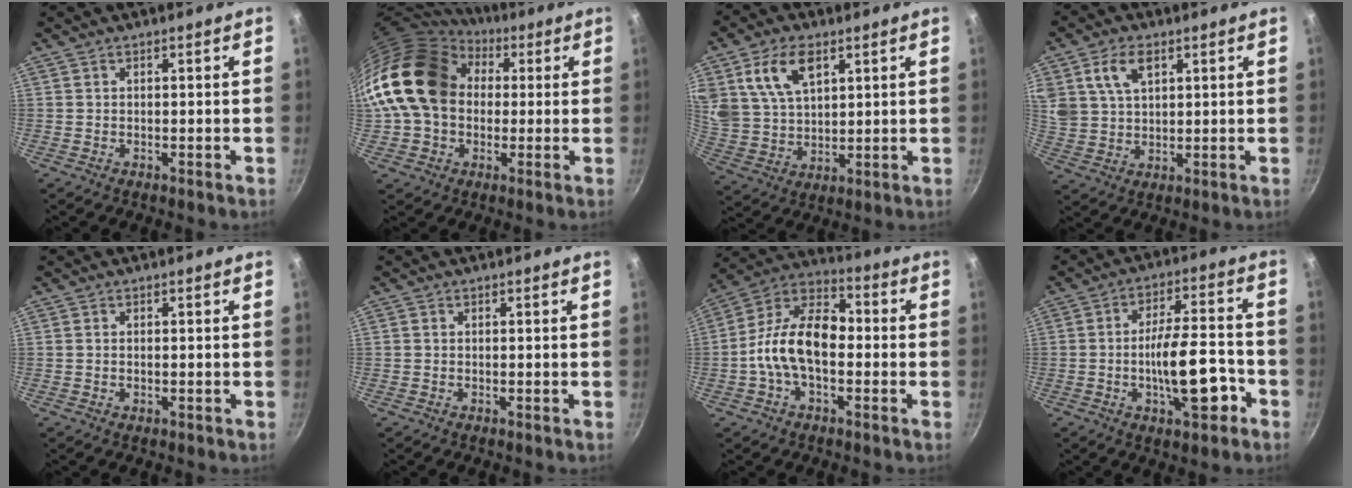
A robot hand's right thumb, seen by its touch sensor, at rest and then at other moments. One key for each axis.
{"total": 19.8, "fx": 3.3, "fy": 15.4, "fz": 12.0, "tx": -0.208, "ty": 0.038, "tz": 0.050}
{"total": 12.4, "fx": 5.6, "fy": 7.5, "fz": 8.1, "tx": -0.138, "ty": -0.018, "tz": 0.115}
{"total": 9.1, "fx": 4.1, "fy": 5.8, "fz": 5.7, "tx": -0.095, "ty": -0.008, "tz": 0.081}
{"total": 0.6, "fx": -0.1, "fy": 0.3, "fz": 0.5, "tx": -0.008, "ty": 0.001, "tz": -0.003}
{"total": 0.0}
{"total": 14.5, "fx": -2.0, "fy": 8.6, "fz": 11.5, "tx": -0.179, "ty": 0.047, "tz": -0.060}
{"total": 13.4, "fx": -4.6, "fy": 4.9, "fz": 11.6, "tx": -0.159, "ty": 0.036, "tz": -0.070}